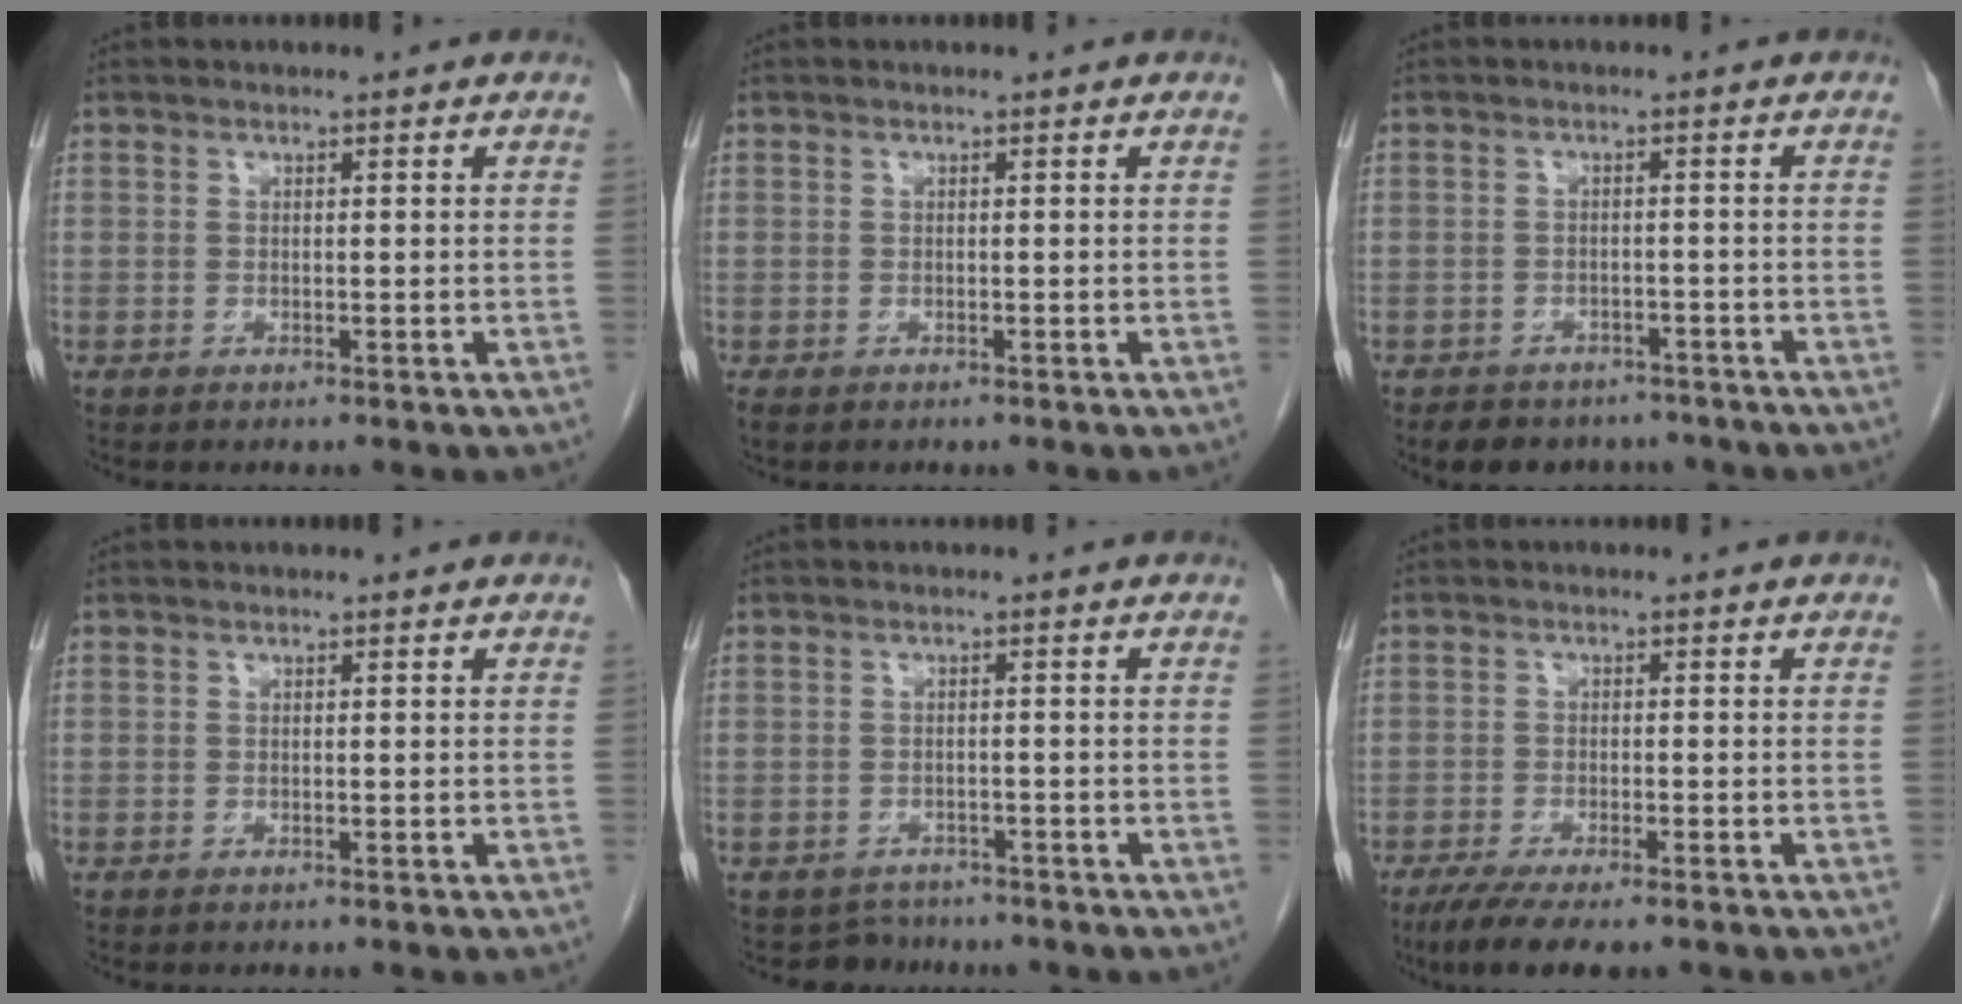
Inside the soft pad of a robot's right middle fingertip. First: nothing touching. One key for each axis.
{"total": 0.9, "fx": -0.7, "fy": 0.5, "fz": 0.4, "tx": -0.013, "ty": -0.003, "tz": -0.010}
{"total": 6.8, "fx": -5.7, "fy": 3.5, "fz": 1.3, "tx": -0.017, "ty": 0.006, "tz": -0.073}
{"total": 0.0}
{"total": 3.2, "fx": -2.8, "fy": 1.4, "fz": -0.9, "tx": 0.009, "ty": 0.002, "tz": -0.045}
{"total": 7.2, "fx": -5.4, "fy": 1.4, "fz": 4.6, "tx": -0.075, "ty": -0.017, "tz": -0.086}